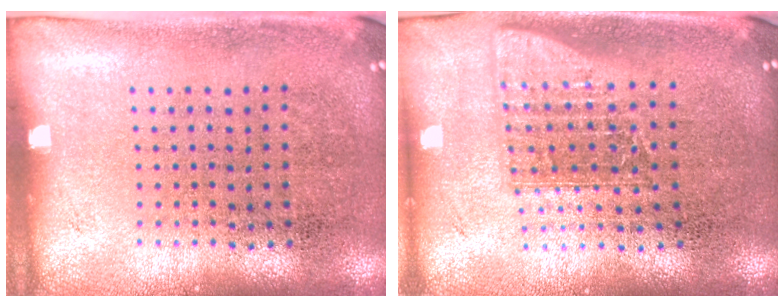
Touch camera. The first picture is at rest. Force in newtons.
{"total": 1.5, "press": 1.2, "slide": 1.0}